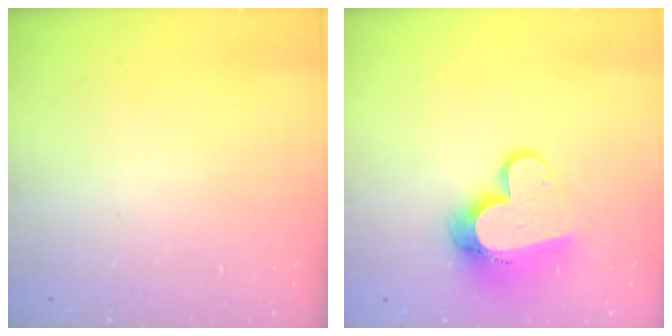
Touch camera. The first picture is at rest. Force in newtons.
{"total": 12.6, "press": 12.6, "slide": 1.2}